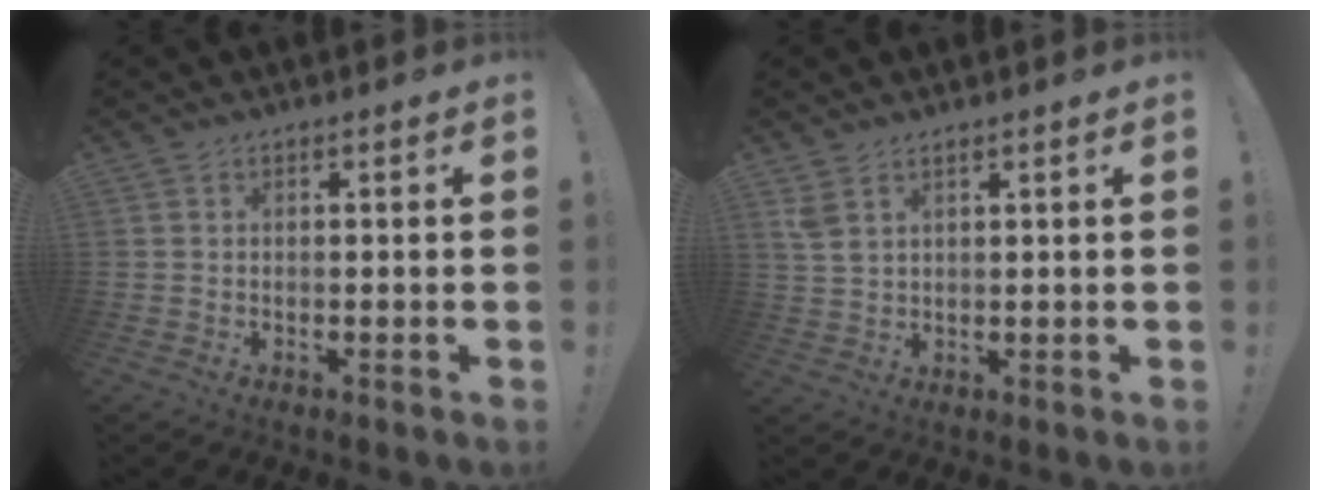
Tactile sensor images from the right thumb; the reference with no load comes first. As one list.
[{"total": 3.5, "force": [2.3, 1.5, 2.2], "torque": [-0.044, -0.007, 0.044]}]